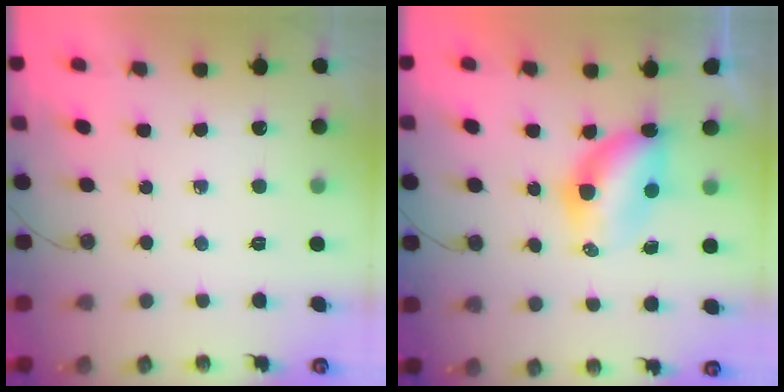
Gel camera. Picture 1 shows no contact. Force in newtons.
{"total": 6.0, "press": 6.0, "slide": 0.3}